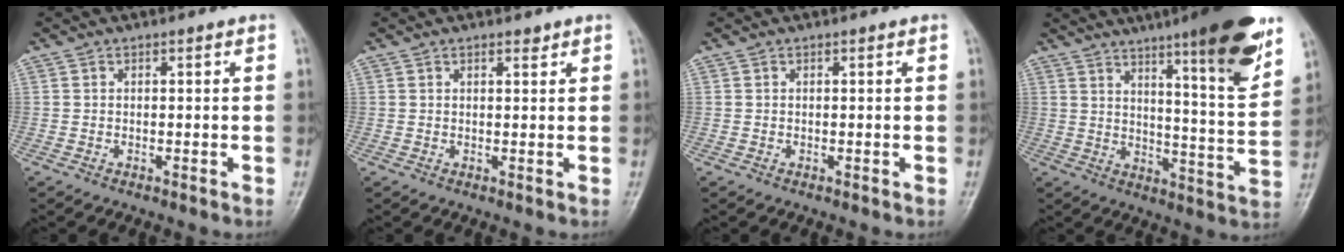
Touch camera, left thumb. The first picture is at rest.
{"total": 1.5, "force": [1.1, 0.6, 0.9], "torque": [-0.007, -0.006, 0.015]}
{"total": 0.0}
{"total": 18.6, "force": [11.5, 2.3, 14.5], "torque": [-0.182, -0.061, 0.165]}